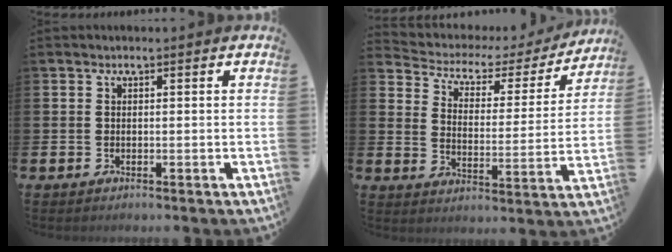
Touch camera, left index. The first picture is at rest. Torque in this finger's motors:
{"motor_torque": [0.86, -1.28, 0.21, 0.00]}